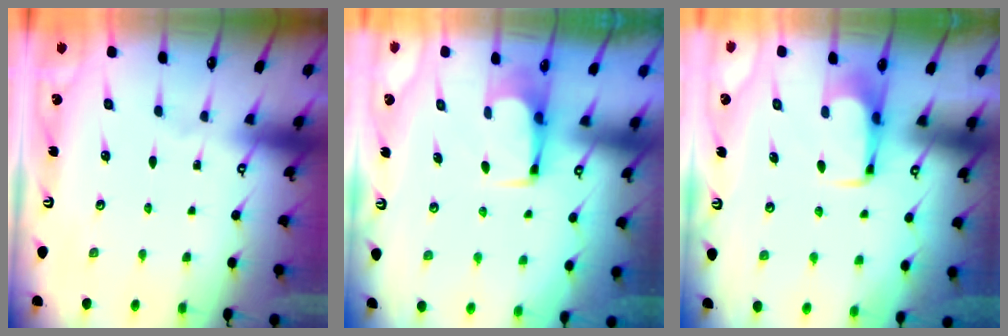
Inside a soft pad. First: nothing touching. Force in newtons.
{"total": 2.5, "press": 2.4, "slide": 0.4}
{"total": 1.5, "press": 1.5, "slide": 0.4}